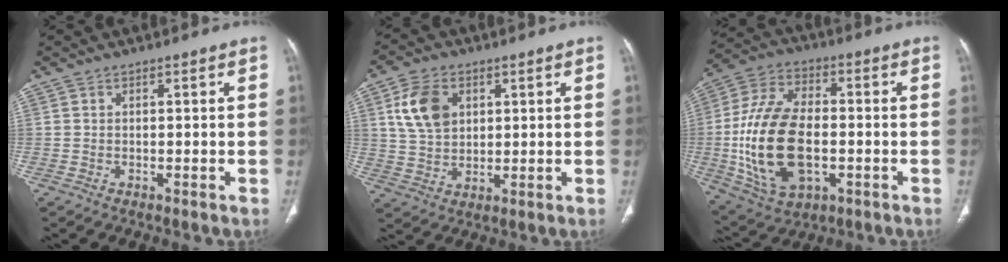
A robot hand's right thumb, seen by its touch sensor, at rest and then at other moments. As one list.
[{"total": 9.3, "force": [3.2, 6.5, 5.9], "torque": [-0.099, -0.009, 0.065]}, {"total": 20.6, "force": [-2.8, 12.1, 16.5], "torque": [-0.312, 0.012, -0.038]}]